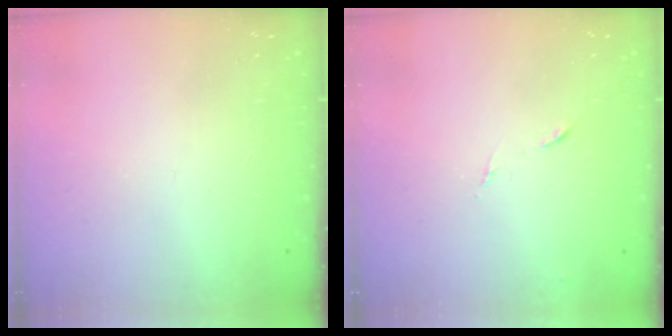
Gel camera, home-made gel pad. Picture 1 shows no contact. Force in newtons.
{"total": 5.9, "press": 5.9, "slide": 0.6}